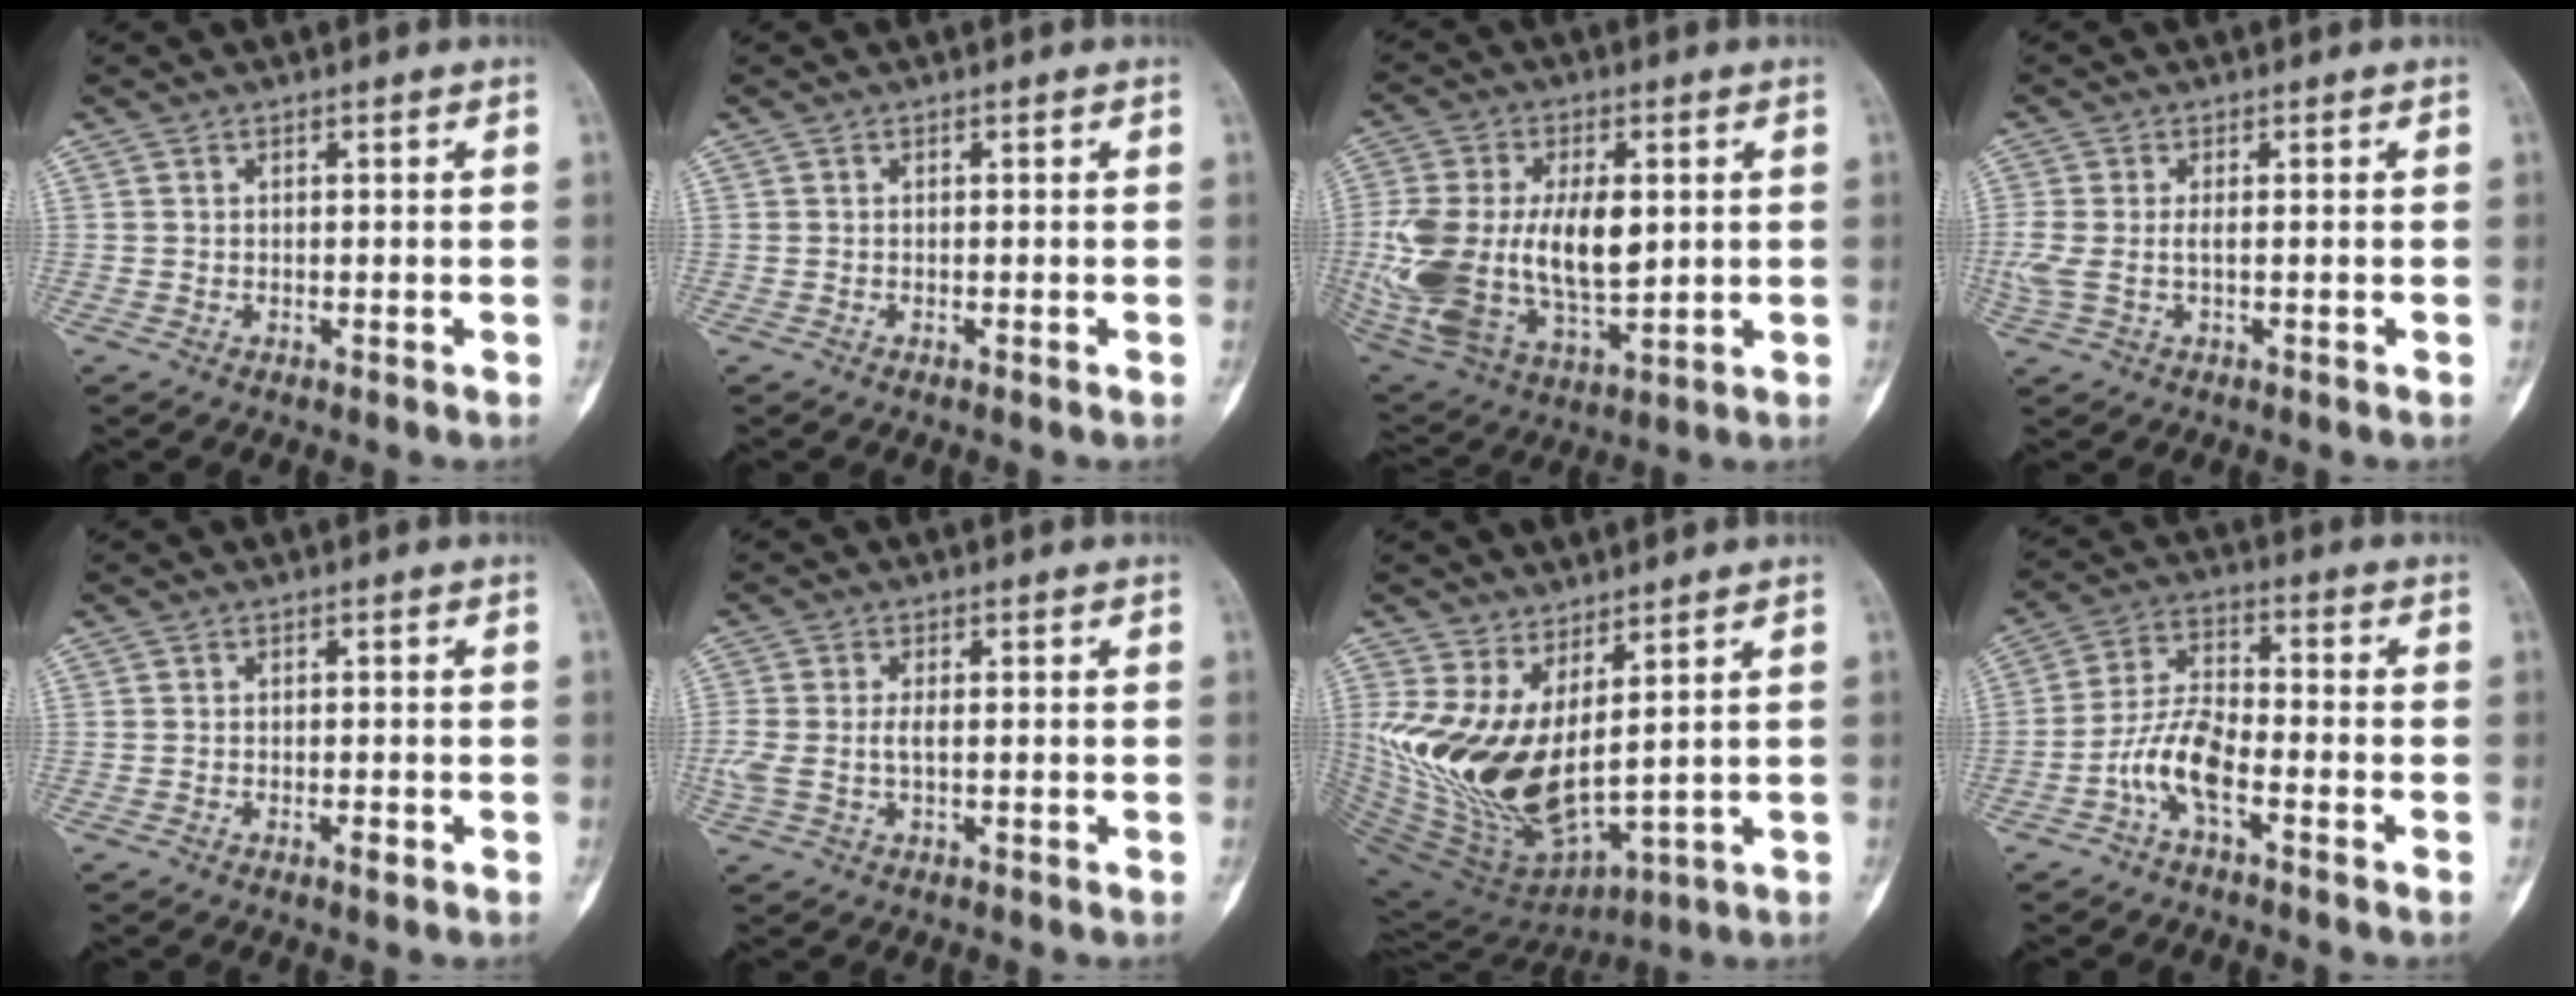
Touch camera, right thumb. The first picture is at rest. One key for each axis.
{"total": 0.0}
{"total": 22.7, "fx": 1.0, "fy": 12.5, "fz": 18.9, "tx": -0.397, "ty": -0.018, "tz": 0.031}
{"total": 4.4, "fx": -0.4, "fy": 2.1, "fz": 3.8, "tx": -0.117, "ty": 0.005, "tz": -0.003}
{"total": 1.1, "fx": -0.6, "fy": 0.3, "fz": 0.9, "tx": -0.013, "ty": 0.001, "tz": -0.012}
{"total": 4.2, "fx": -0.3, "fy": 2.0, "fz": 3.7, "tx": -0.107, "ty": 0.008, "tz": -0.002}
{"total": 16.9, "fx": 3.7, "fy": 7.9, "fz": 14.5, "tx": -0.289, "ty": -0.043, "tz": 0.100}
{"total": 8.2, "fx": -3.7, "fy": 3.0, "fz": 6.7, "tx": -0.139, "ty": 0.034, "tz": -0.078}